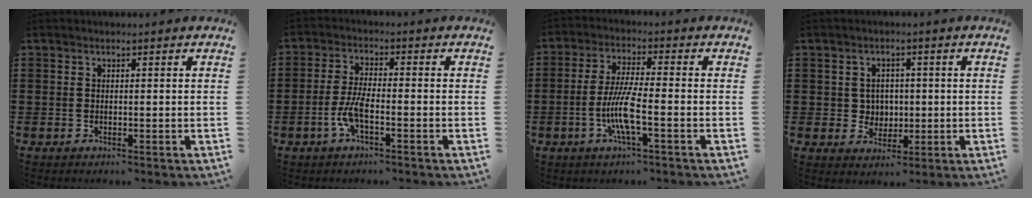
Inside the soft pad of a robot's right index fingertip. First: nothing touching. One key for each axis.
{"total": 4.8, "fx": -2.0, "fy": 1.1, "fz": 4.2, "tx": -0.105, "ty": -0.010, "tz": -0.045}
{"total": 7.7, "fx": -2.5, "fy": 1.0, "fz": 7.2, "tx": -0.162, "ty": -0.017, "tz": -0.056}
{"total": 3.2, "fx": 0.2, "fy": 3.0, "fz": 1.0, "tx": -0.025, "ty": 0.006, "tz": -0.001}